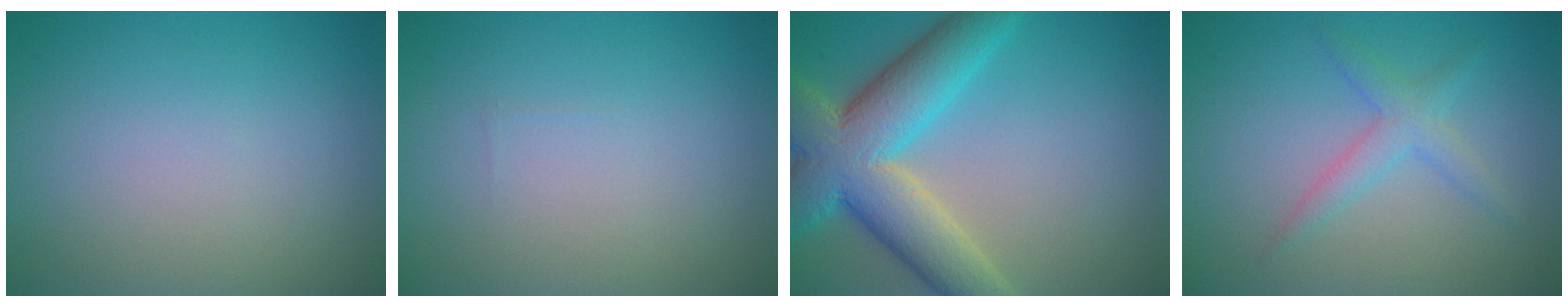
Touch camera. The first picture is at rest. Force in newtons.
{"total": 0.0}
{"total": 10.3, "press": 10.3, "slide": 0.6}
{"total": 2.3, "press": 2.3, "slide": 0.2}